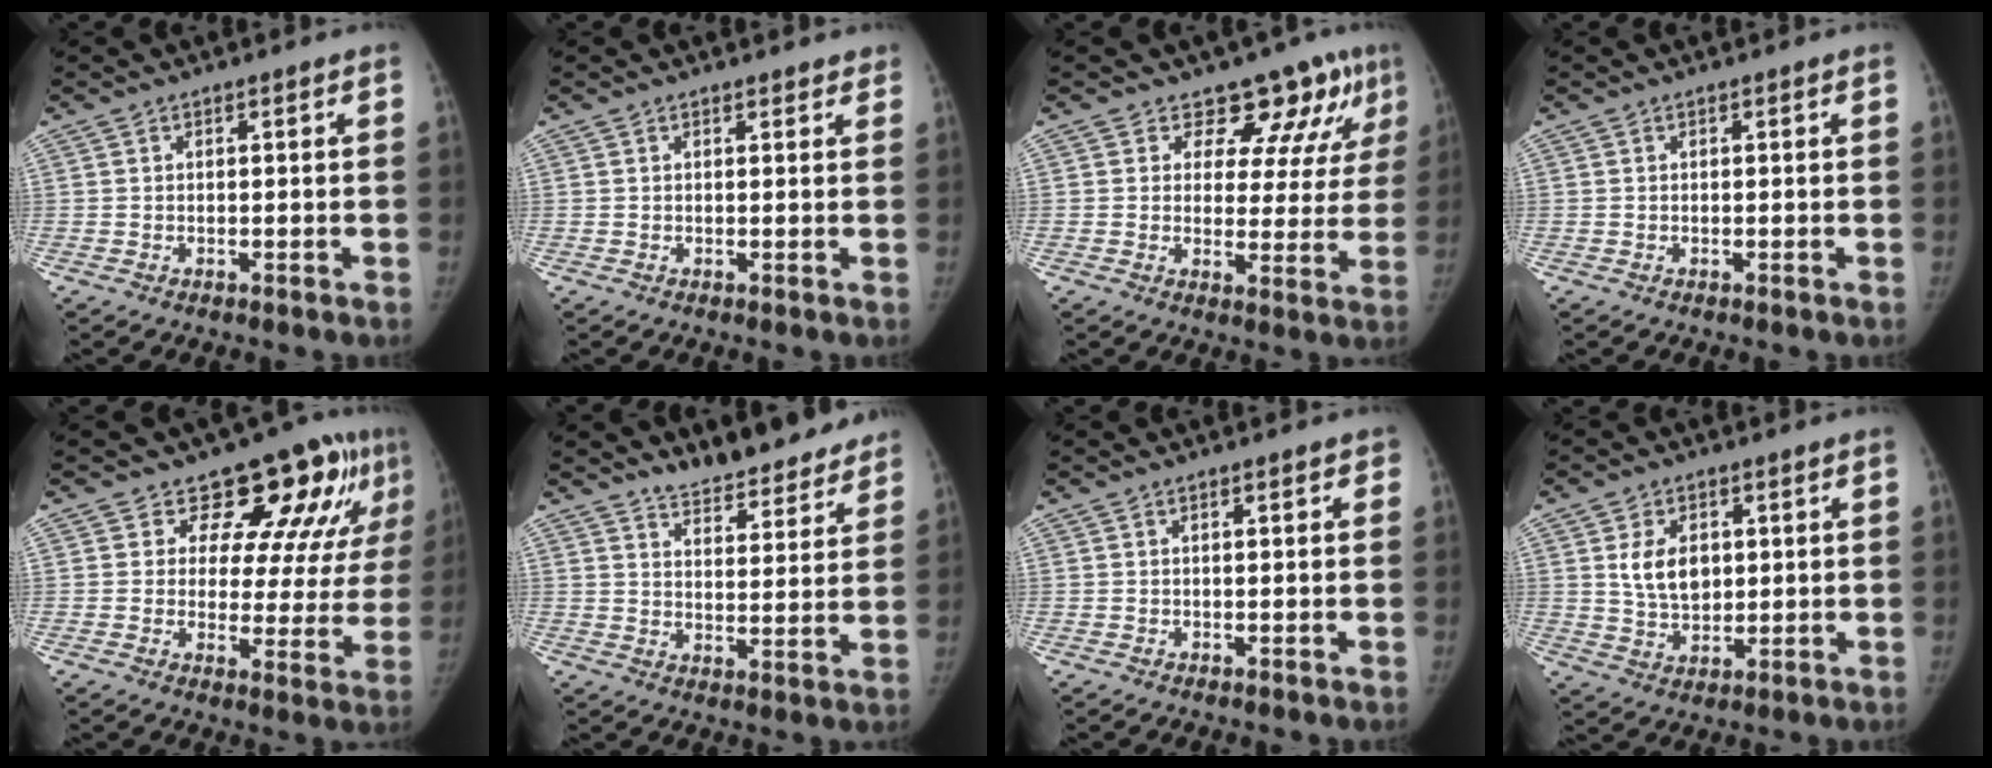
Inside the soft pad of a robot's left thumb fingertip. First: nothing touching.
{"total": 1.8, "force": [1.5, 0.8, 0.4], "torque": [0.011, -0.004, 0.015]}
{"total": 11.4, "force": [8.2, 6.4, 4.5], "torque": [-0.004, -0.041, 0.088]}
{"total": 0.0}
{"total": 15.1, "force": [9.5, 7.1, 9.2], "torque": [-0.066, -0.055, 0.112]}
{"total": 14.0, "force": [12.4, 4.5, 4.8], "torque": [-0.028, -0.068, 0.168]}
{"total": 1.6, "force": [0.8, 0.6, 1.2], "torque": [-0.012, 0.000, 0.009]}
{"total": 8.0, "force": [2.1, 5.6, 5.3], "torque": [-0.065, -0.016, 0.046]}